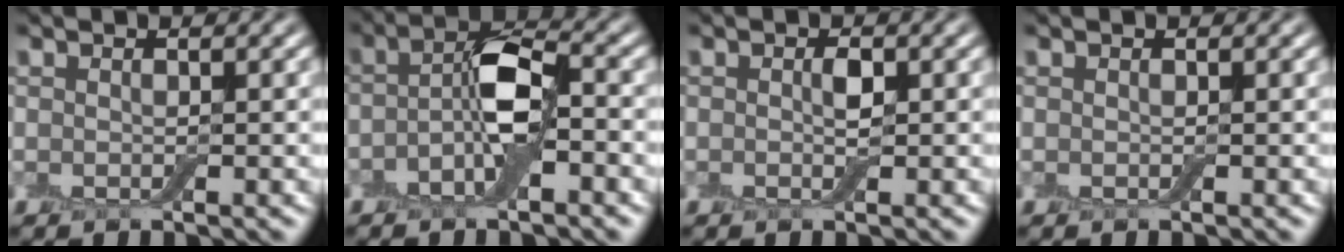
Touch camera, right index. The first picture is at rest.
{"total": 5.1, "force": [-1.3, 1.8, 4.6], "torque": [-0.084, 0.010, -0.035]}
{"total": 1.1, "force": [0.1, 0.4, 1.0], "torque": [-0.018, -0.001, 0.000]}
{"total": 0.0}